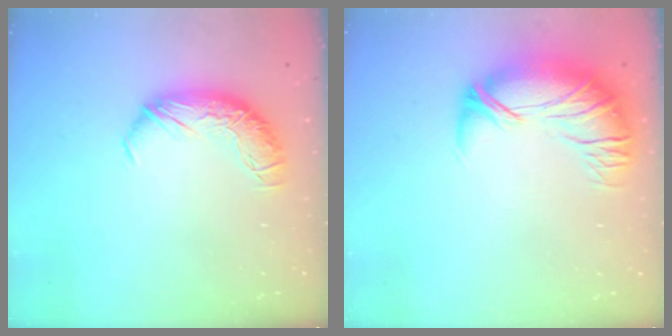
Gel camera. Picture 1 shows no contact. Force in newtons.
{"total": 2.9, "press": 0.6, "slide": 2.9}